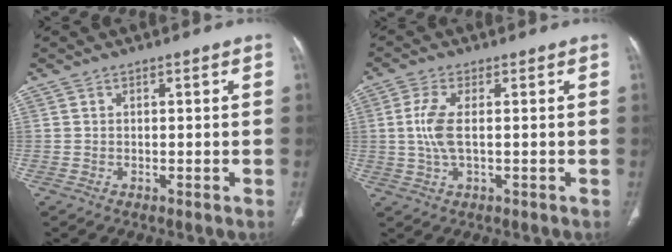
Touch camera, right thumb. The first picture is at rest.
{"total": 5.5, "force": [0.2, 2.0, 5.1], "torque": [-0.135, 0.002, 0.003]}